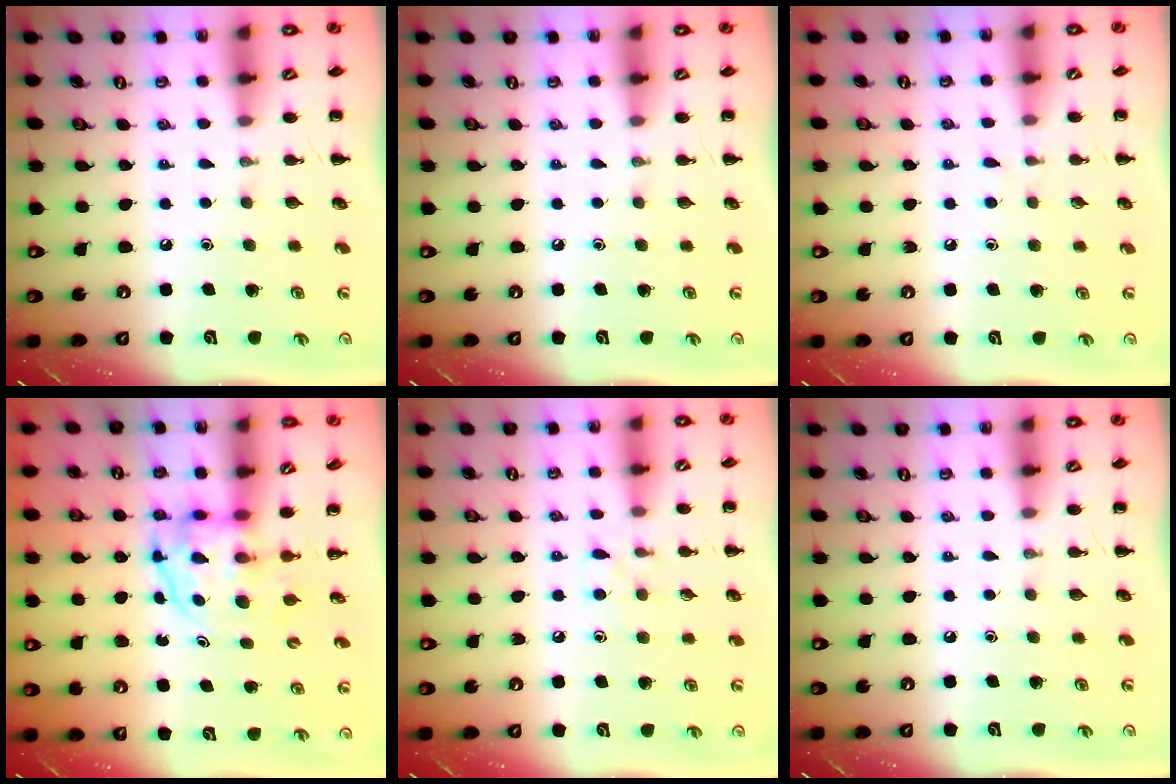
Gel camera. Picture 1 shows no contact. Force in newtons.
{"total": 0.0}
{"total": 2.5, "press": 2.1, "slide": 1.3}
{"total": 3.7, "press": 3.7, "slide": 0.2}
{"total": 5.1, "press": 4.7, "slide": 2.0}
{"total": 0.0}